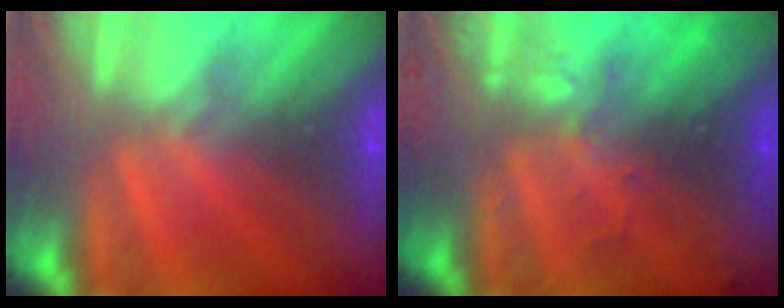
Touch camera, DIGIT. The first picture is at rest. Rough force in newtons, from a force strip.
{"total": 2.8}